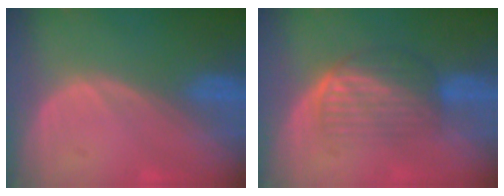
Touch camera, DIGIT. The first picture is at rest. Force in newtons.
{"total": 6.0, "press": 5.8, "slide": 1.6}